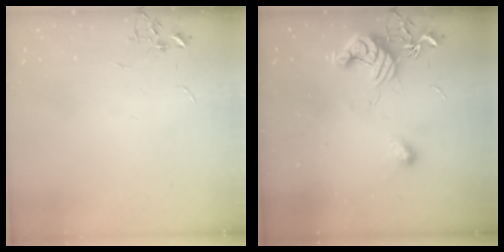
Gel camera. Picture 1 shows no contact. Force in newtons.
{"total": 12.0, "press": 11.9, "slide": 0.8}